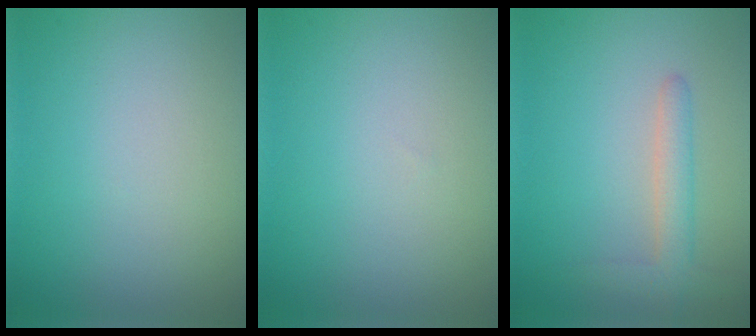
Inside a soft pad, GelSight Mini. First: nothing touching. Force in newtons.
{"total": 0.0}
{"total": 2.4, "press": 2.4, "slide": 0.3}